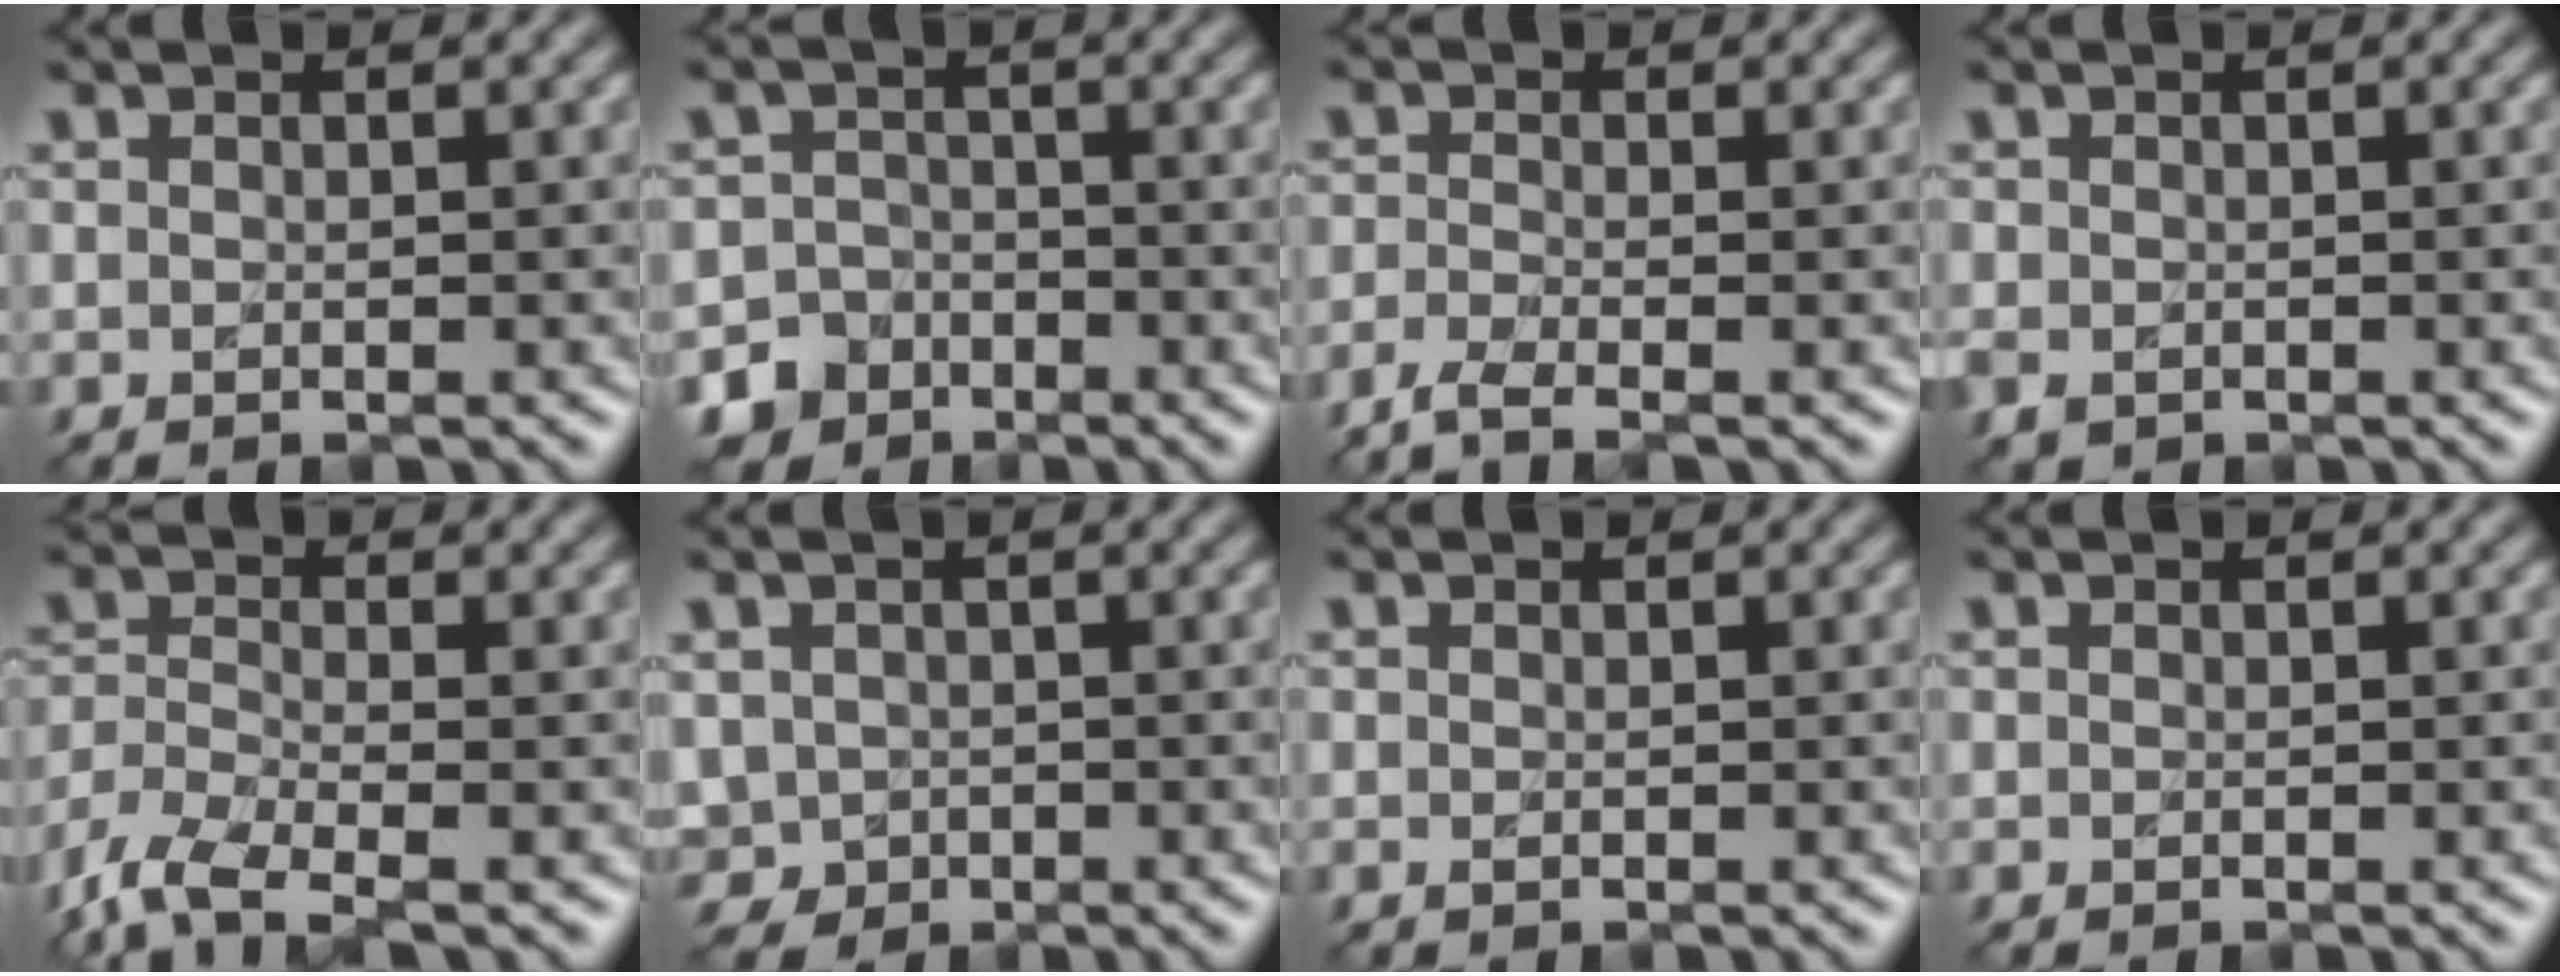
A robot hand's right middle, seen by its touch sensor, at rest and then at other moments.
{"total": 5.2, "force": [-3.9, 3.5, -0.3], "torque": [0.022, -0.002, -0.065]}
{"total": 2.8, "force": [-2.3, 0.5, 1.6], "torque": [-0.042, -0.004, -0.059]}
{"total": 0.7, "force": [-0.5, 0.5, 0.0], "torque": [-0.008, 0.003, -0.011]}
{"total": 5.8, "force": [-4.3, 1.8, 3.4], "torque": [-0.086, -0.007, -0.096]}
{"total": 1.5, "force": [-0.1, 1.5, -0.1], "torque": [-0.003, 0.002, -0.001]}
{"total": 0.0}
{"total": 0.0}